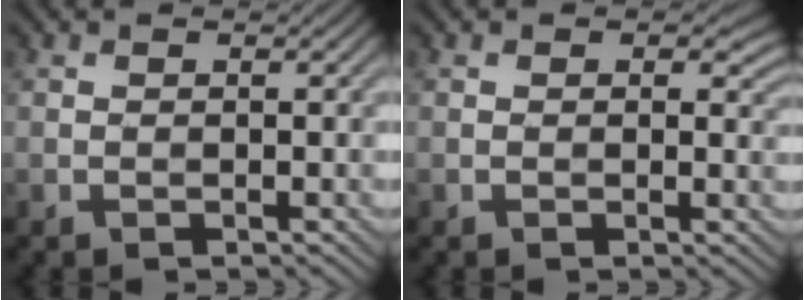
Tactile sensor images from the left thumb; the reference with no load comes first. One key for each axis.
{"total": 2.3, "fx": 0.7, "fy": 1.3, "fz": 1.8, "tx": -0.028, "ty": -0.004, "tz": 0.010}